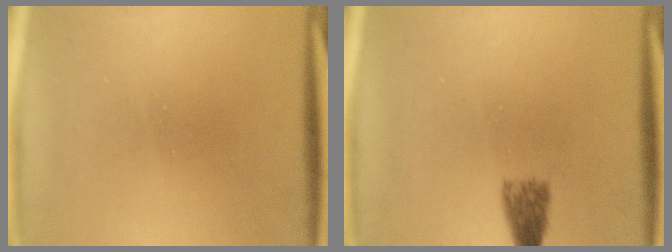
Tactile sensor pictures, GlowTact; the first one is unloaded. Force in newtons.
{"total": 2.7}